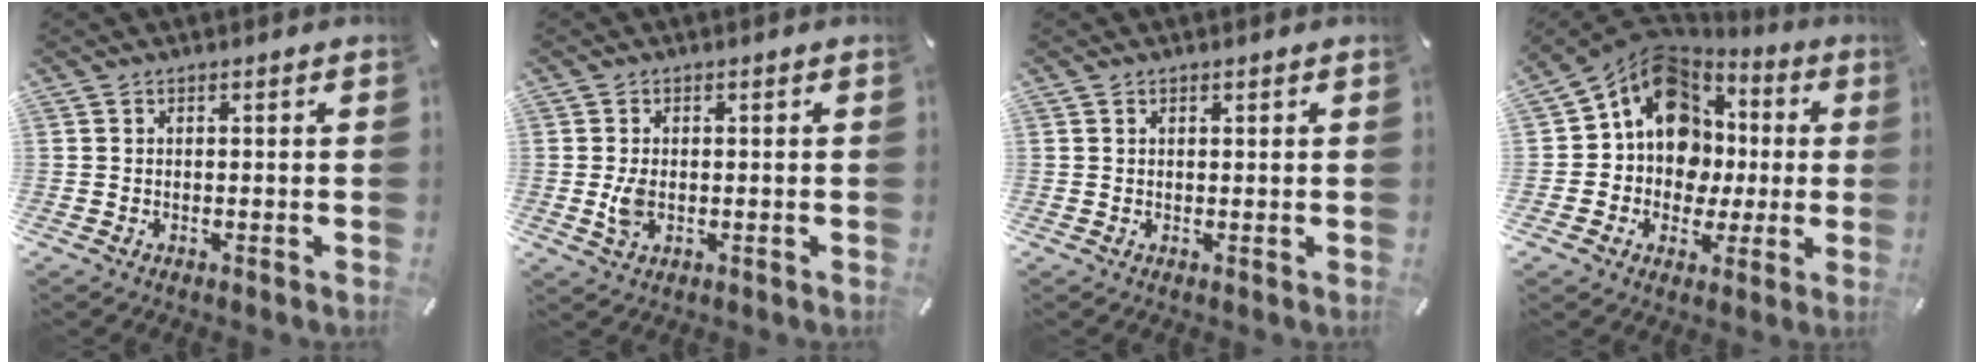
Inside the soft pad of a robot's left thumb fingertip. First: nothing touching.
{"total": 4.0, "force": [-0.2, 2.5, 3.1], "torque": [-0.070, -0.007, -0.010]}
{"total": 0.7, "force": [0.4, 0.4, 0.3], "torque": [-0.005, 0.002, 0.008]}
{"total": 15.3, "force": [2.5, 13.3, 7.1], "torque": [-0.126, -0.027, 0.051]}